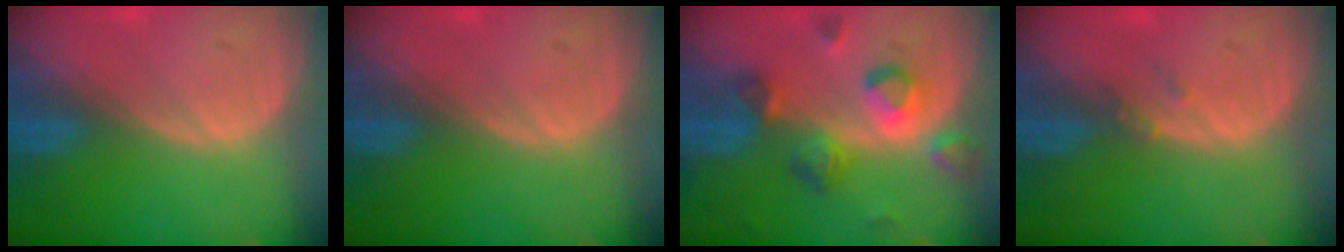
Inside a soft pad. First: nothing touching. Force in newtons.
{"total": 0.0}
{"total": 7.9, "press": 7.7, "slide": 2.0}
{"total": 1.3, "press": 1.1, "slide": 0.7}